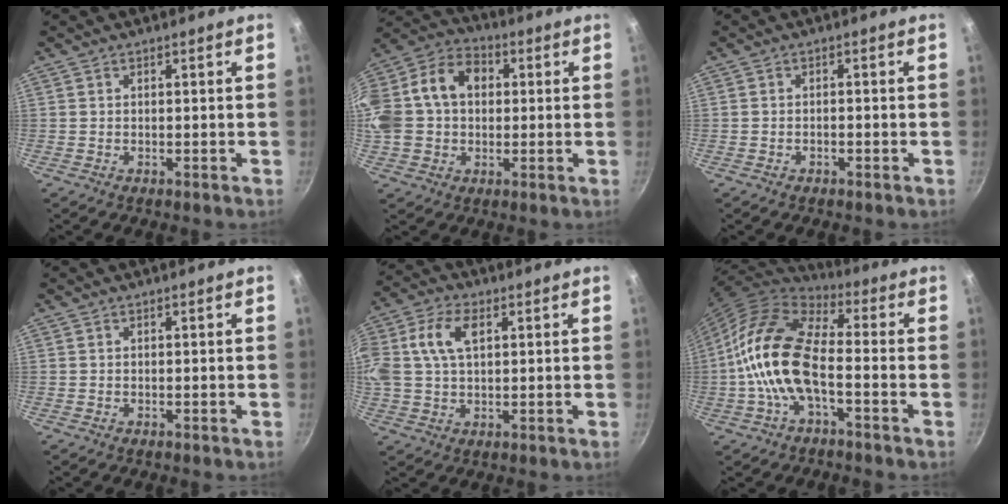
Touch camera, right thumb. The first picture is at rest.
{"total": 21.2, "force": [2.7, 16.1, 13.5], "torque": [-0.280, 0.056, 0.035]}
{"total": 1.0, "force": [-0.6, 0.5, 0.5], "torque": [-0.013, 0.008, -0.010]}
{"total": 0.0}
{"total": 13.2, "force": [3.4, 8.2, 9.7], "torque": [-0.205, 0.026, 0.058]}
{"total": 15.8, "force": [-2.9, 7.5, 13.6], "torque": [-0.250, 0.036, -0.068]}